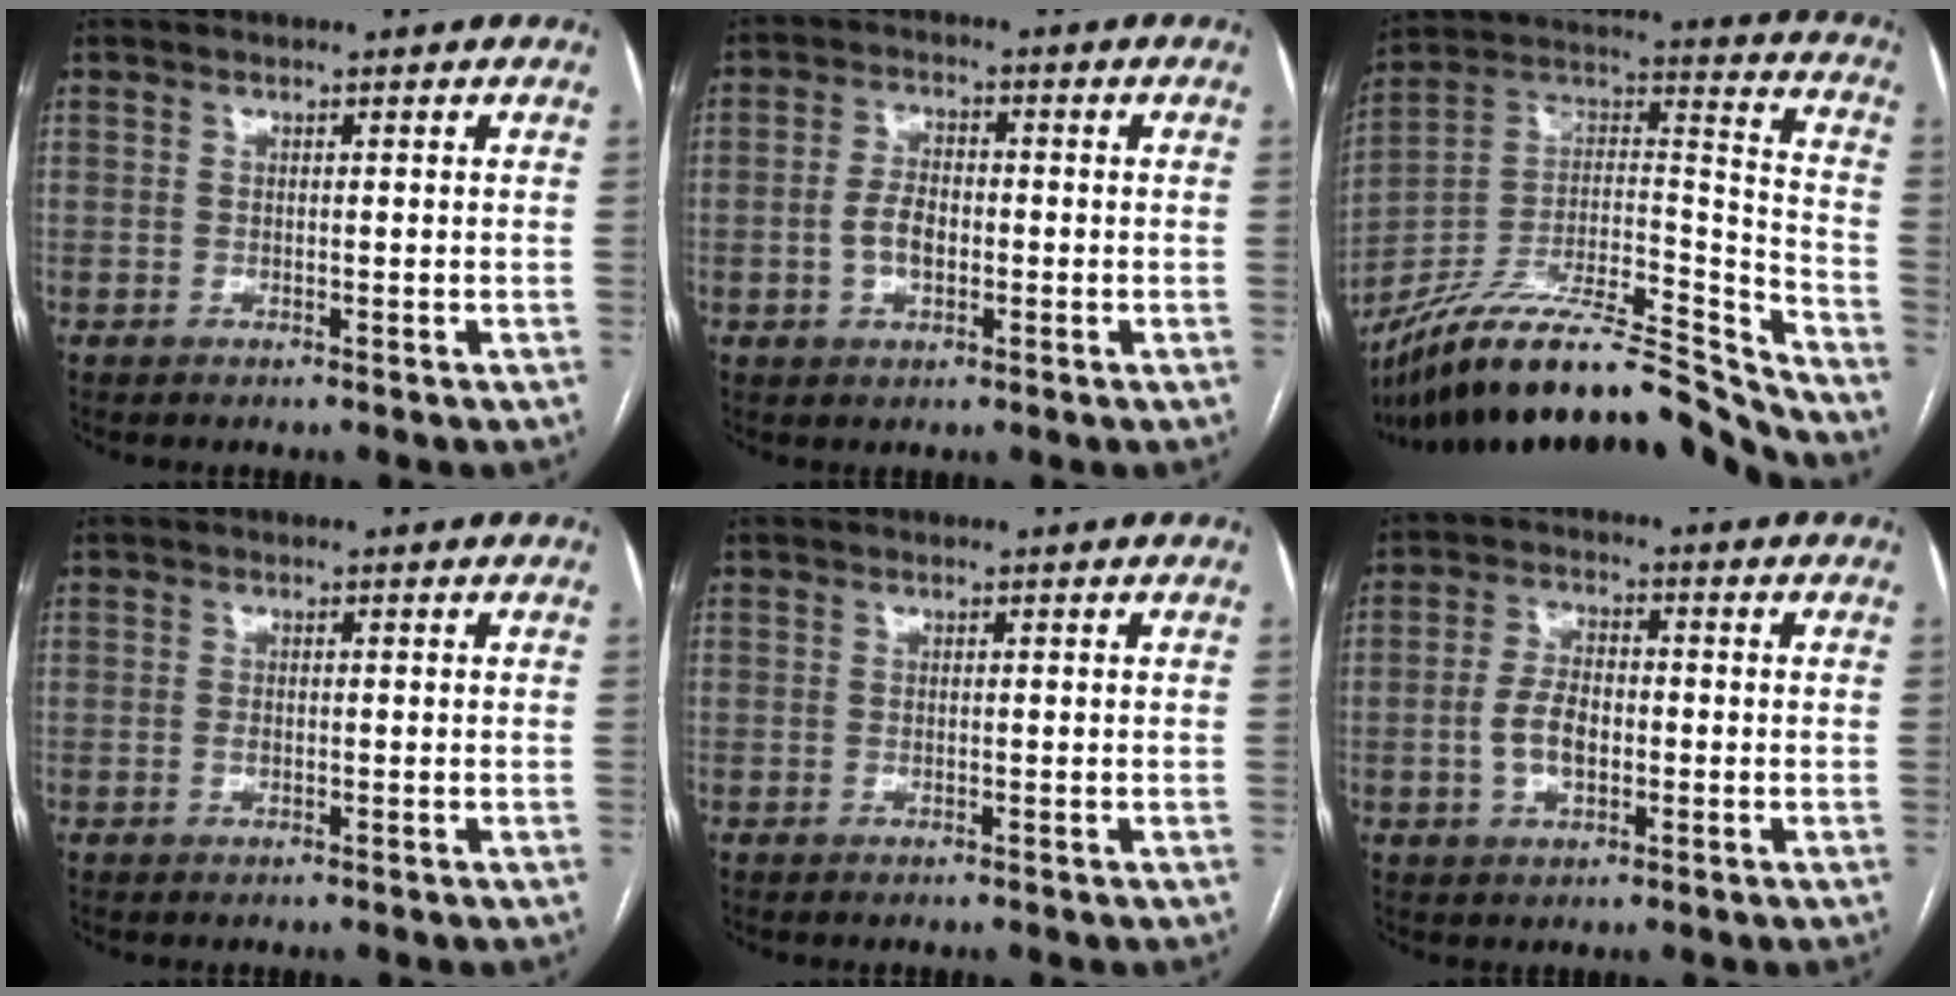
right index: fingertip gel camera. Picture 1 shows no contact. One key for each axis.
{"total": 4.7, "fx": -1.0, "fy": 2.7, "fz": 3.7, "tx": -0.077, "ty": 0.009, "tz": -0.018}
{"total": 25.8, "fx": -23.4, "fy": 2.8, "fz": 10.5, "tx": -0.156, "ty": 0.022, "tz": -0.385}
{"total": 0.7, "fx": -0.2, "fy": 0.4, "fz": 0.6, "tx": -0.011, "ty": 0.001, "tz": -0.003}
{"total": 0.0}
{"total": 6.0, "fx": -1.2, "fy": 3.4, "fz": 4.8, "tx": -0.101, "ty": 0.011, "tz": -0.021}